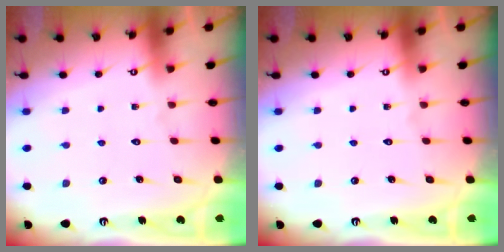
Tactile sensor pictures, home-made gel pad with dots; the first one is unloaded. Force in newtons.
{"total": 0.0}